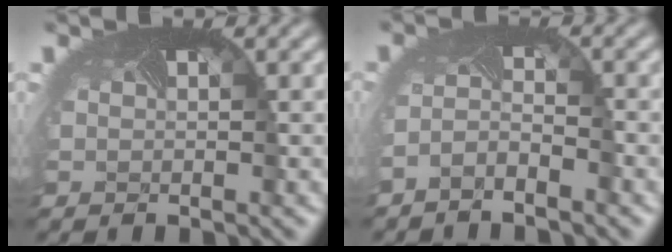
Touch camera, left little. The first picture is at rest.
{"total": 2.0, "force": [-1.9, -0.1, 0.6], "torque": [-0.024, -0.004, -0.041]}